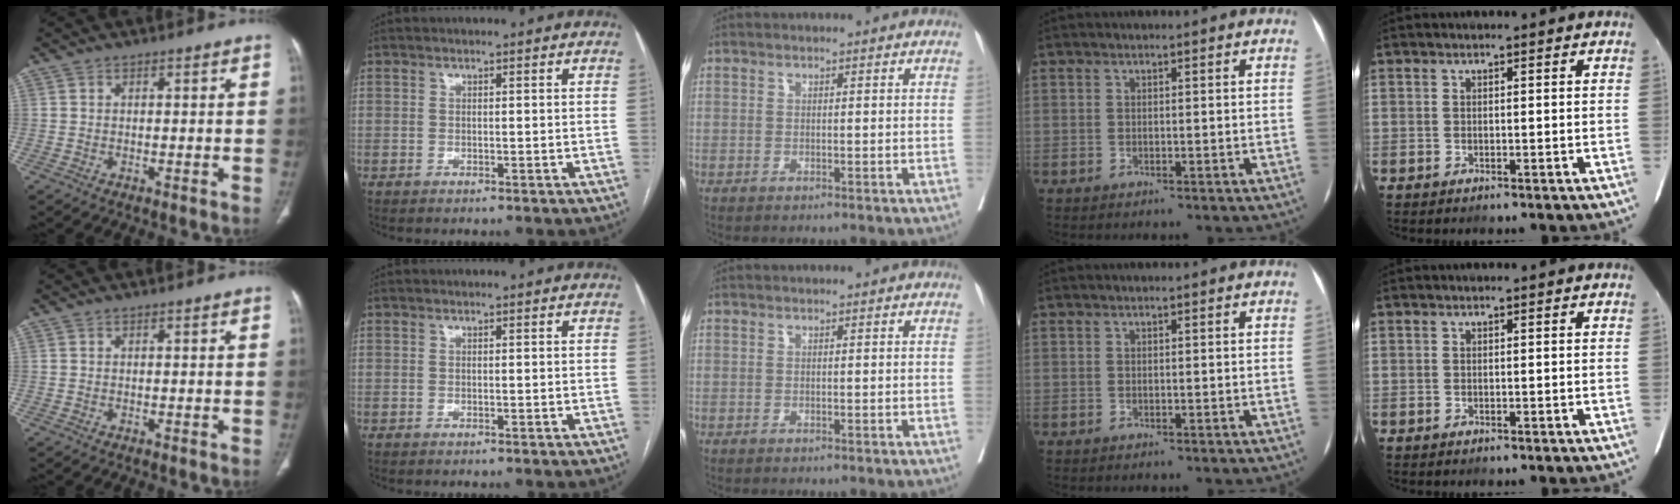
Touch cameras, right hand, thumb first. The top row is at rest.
{}